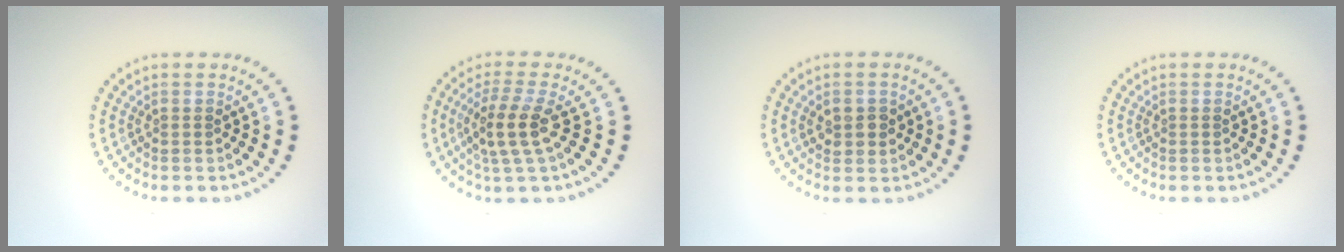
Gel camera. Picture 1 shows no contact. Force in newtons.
{"total": 3.5, "press": 2.9, "slide": 1.9}
{"total": 1.9, "press": 1.9, "slide": 0.3}
{"total": 0.0}